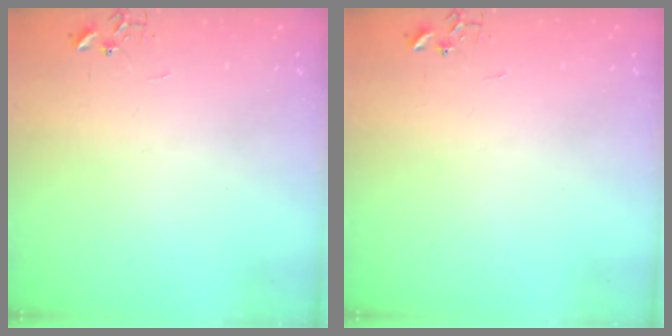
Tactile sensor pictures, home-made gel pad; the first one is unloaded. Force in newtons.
{"total": 0.0}